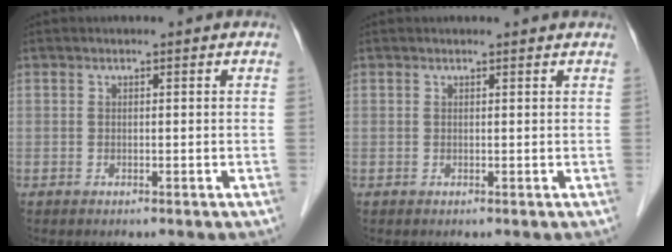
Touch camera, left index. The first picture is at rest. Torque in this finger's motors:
{"motor_torque": [0.19, -0.13, -0.06, -0.01]}